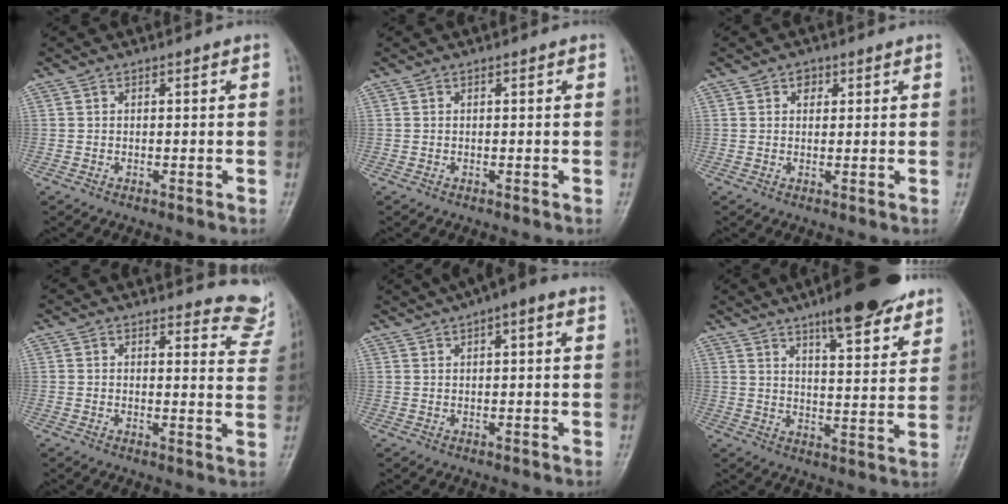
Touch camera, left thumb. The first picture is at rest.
{"total": 0.0}
{"total": 2.0, "force": [1.0, 1.5, 0.9], "torque": [0.001, -0.002, 0.010]}
{"total": 8.6, "force": [8.3, 2.2, 0.7], "torque": [0.034, -0.069, 0.063]}
{"total": 8.1, "force": [4.7, 2.0, 6.2], "torque": [-0.094, 0.027, 0.068]}
{"total": 15.1, "force": [10.3, 3.8, 10.2], "torque": [-0.117, -0.053, 0.154]}